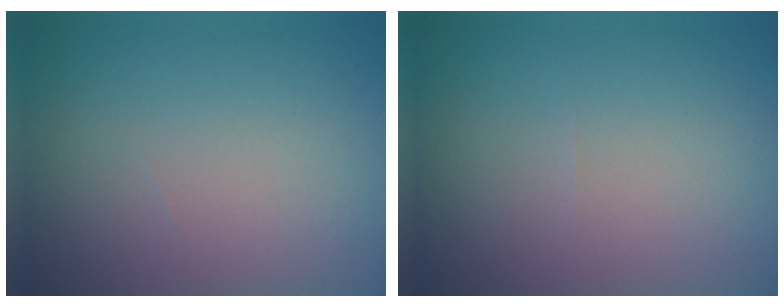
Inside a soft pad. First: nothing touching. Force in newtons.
{"total": 0.0}